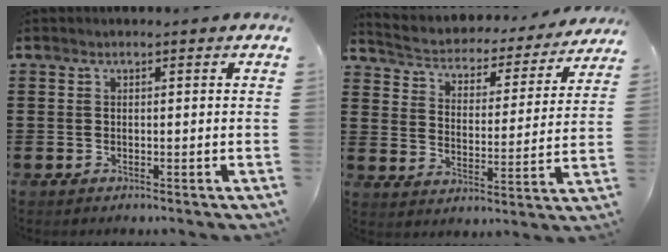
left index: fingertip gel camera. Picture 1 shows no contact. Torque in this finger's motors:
{"motor_torque": [2.14, 0.00, 0.26, 0.06]}